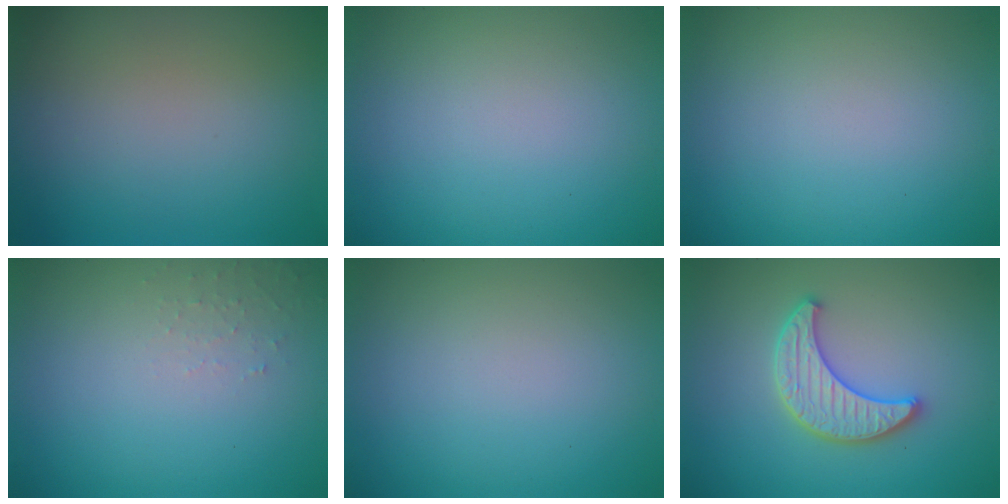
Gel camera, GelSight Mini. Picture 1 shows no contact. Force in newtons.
{"total": 0.0}
{"total": 0.0}
{"total": 1.1, "press": 1.0, "slide": 0.2}
{"total": 0.0}
{"total": 3.8, "press": 3.5, "slide": 1.4}